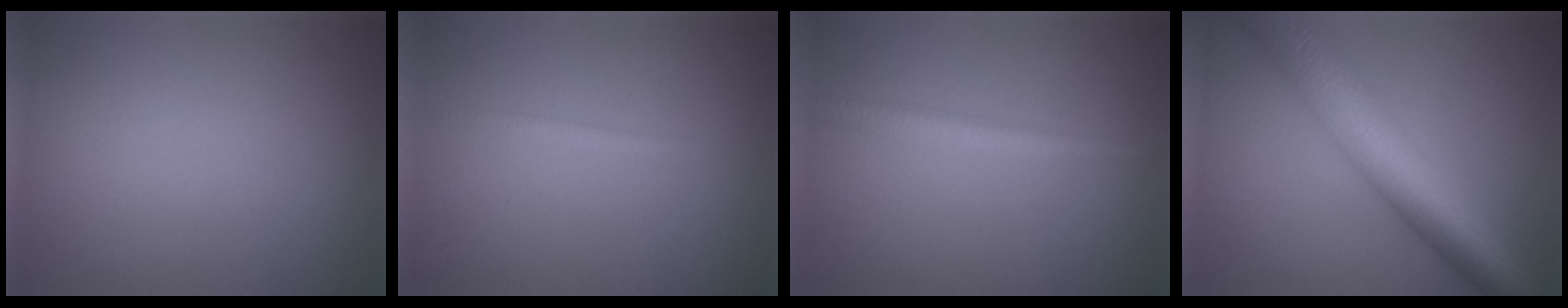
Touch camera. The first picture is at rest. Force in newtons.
{"total": 0.9, "press": 0.9, "slide": 0.0}
{"total": 2.3, "press": 2.3, "slide": 0.1}
{"total": 9.7, "press": 9.7, "slide": 0.2}